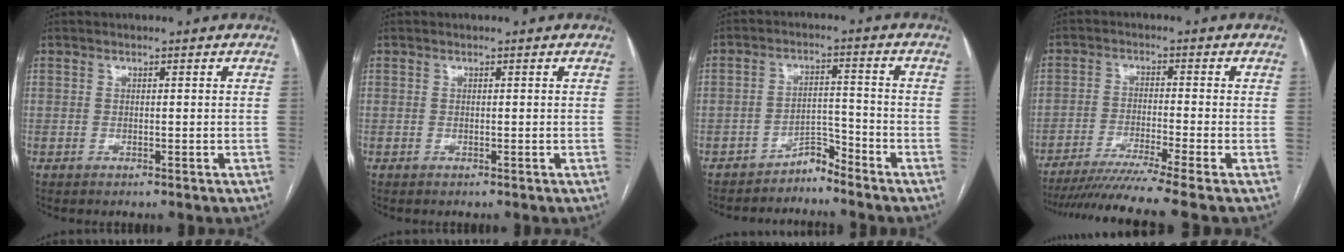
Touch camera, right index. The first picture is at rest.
{"total": 0.0}
{"total": 3.4, "force": [-3.3, 0.7, 0.4], "torque": [0.005, 0.001, -0.058]}
{"total": 11.9, "force": [-9.9, -2.9, 5.9], "torque": [-0.076, -0.032, -0.158]}